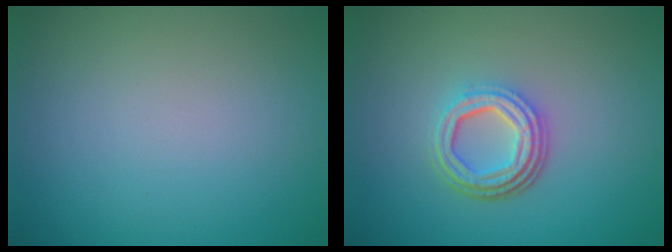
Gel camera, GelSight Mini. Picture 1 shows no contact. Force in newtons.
{"total": 4.5, "press": 3.3, "slide": 3.1}